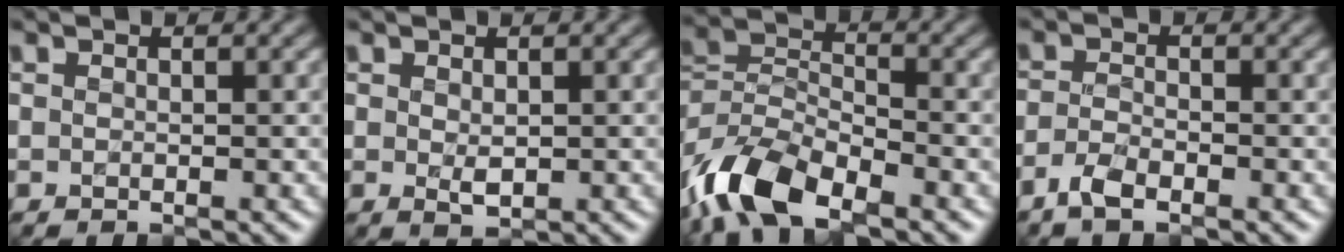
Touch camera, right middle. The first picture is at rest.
{"total": 1.3, "force": [0.2, 0.7, 1.1], "torque": [-0.021, -0.002, 0.007]}
{"total": 9.2, "force": [-6.0, 4.2, 5.6], "torque": [-0.111, 0.000, -0.132]}
{"total": 2.3, "force": [-1.7, 0.7, 1.5], "torque": [-0.035, -0.001, -0.041]}